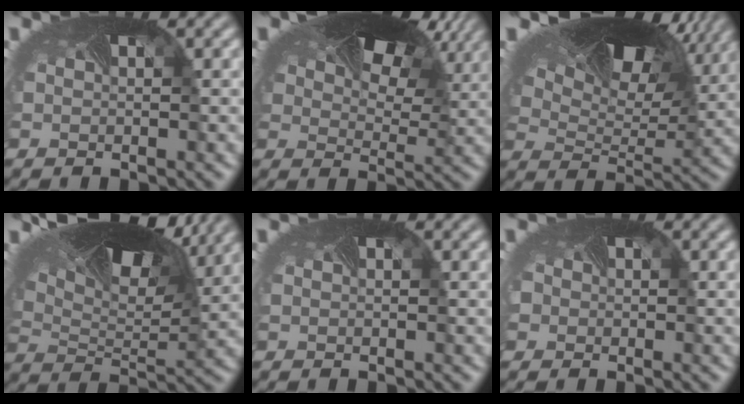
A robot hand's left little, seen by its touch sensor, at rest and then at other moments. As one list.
[{"total": 10.4, "force": [5.8, 5.2, 6.8], "torque": [-0.116, 0.007, 0.094]}, {"total": 12.7, "force": [8.7, 5.6, 7.4], "torque": [-0.149, 0.026, 0.139]}, {"total": 11.3, "force": [6.8, 4.8, 7.6], "torque": [-0.145, 0.006, 0.119]}, {"total": 0.0}, {"total": 1.5, "force": [-0.6, 1.3, 0.2], "torque": [-0.018, -0.016, 0.000]}]